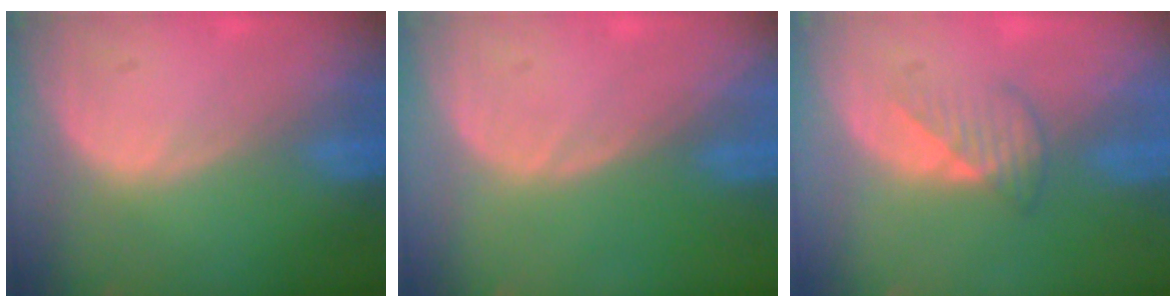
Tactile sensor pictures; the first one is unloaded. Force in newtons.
{"total": 0.0}
{"total": 3.4, "press": 3.2, "slide": 1.3}